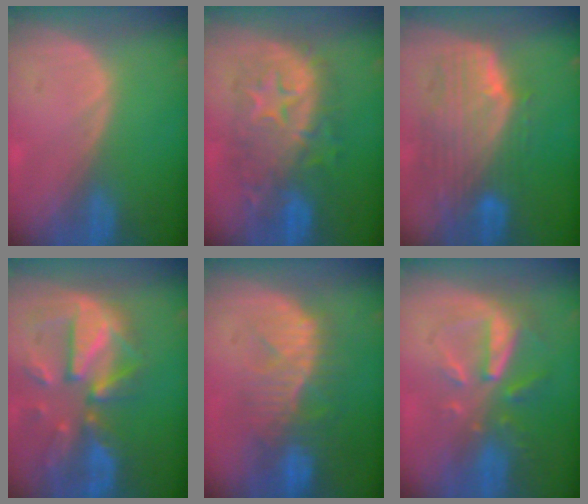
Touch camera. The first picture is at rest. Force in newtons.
{"total": 9.9, "press": 9.9, "slide": 0.5}
{"total": 10.2, "press": 8.9, "slide": 5.0}
{"total": 12.0, "press": 10.4, "slide": 6.0}
{"total": 10.4, "press": 8.9, "slide": 5.4}
{"total": 8.0, "press": 7.3, "slide": 3.3}